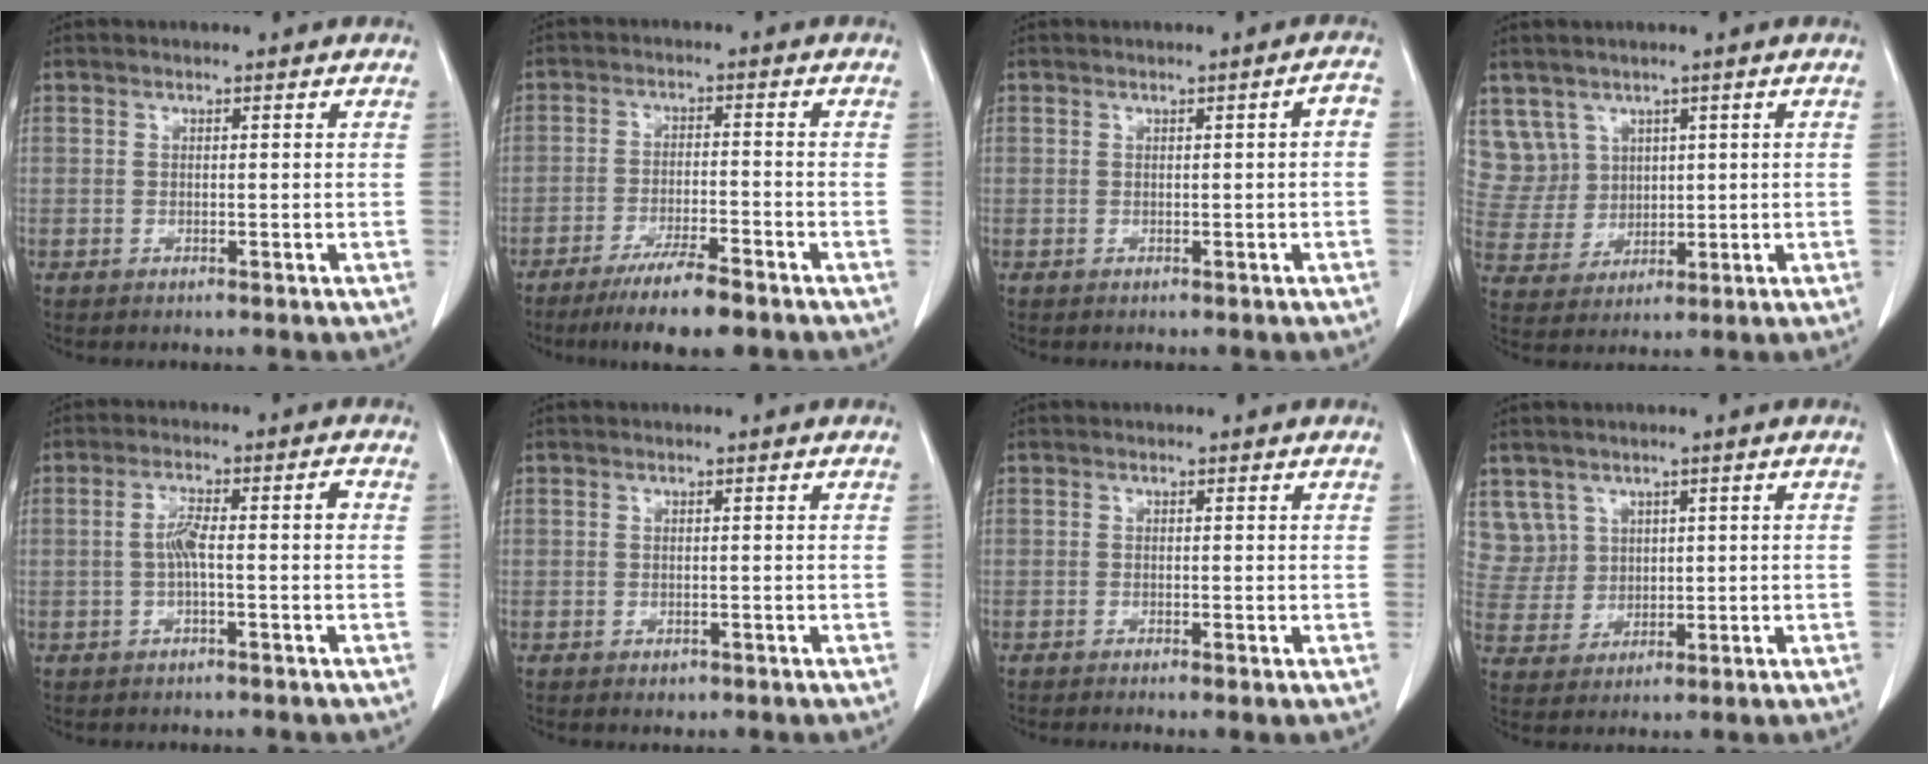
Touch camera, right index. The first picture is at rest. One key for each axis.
{"total": 8.1, "fx": -6.0, "fy": 0.9, "fz": 5.4, "tx": -0.089, "ty": -0.017, "tz": -0.101}
{"total": 1.6, "fx": -0.2, "fy": 0.2, "fz": 1.6, "tx": -0.017, "ty": 0.004, "tz": -0.003}
{"total": 7.2, "fx": 3.6, "fy": 6.2, "fz": -0.2, "tx": 0.001, "ty": 0.020, "tz": 0.089}
{"total": 4.7, "fx": -0.4, "fy": 0.7, "fz": 4.7, "tx": -0.091, "ty": 0.020, "tz": -0.005}
{"total": 0.9, "fx": -0.3, "fy": 0.8, "fz": 0.3, "tx": -0.004, "ty": 0.003, "tz": 0.000}
{"total": 0.8, "fx": -0.4, "fy": 0.0, "fz": 0.7, "tx": -0.013, "ty": -0.002, "tz": -0.007}
{"total": 6.1, "fx": 3.0, "fy": 5.3, "fz": -0.4, "tx": 0.009, "ty": 0.014, "tz": 0.074}